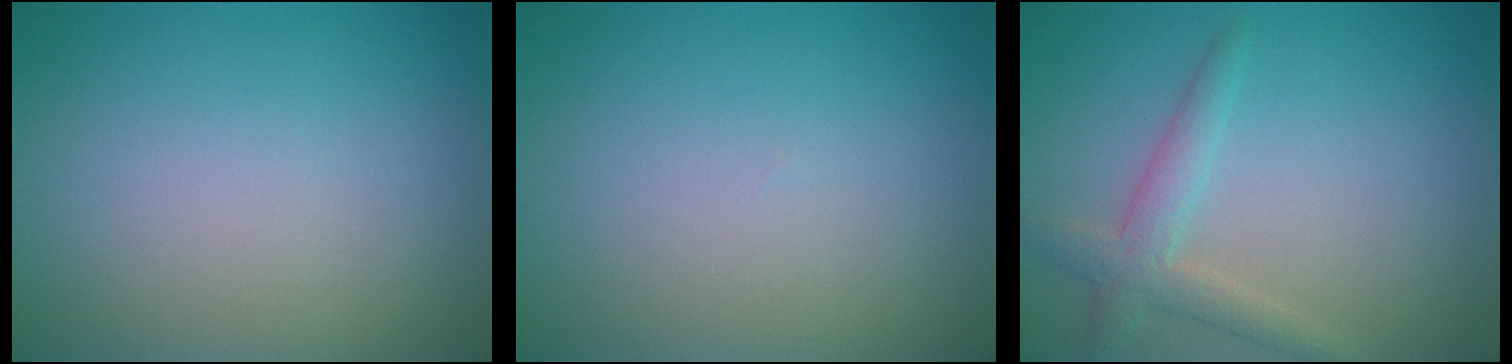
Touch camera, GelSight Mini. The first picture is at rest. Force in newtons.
{"total": 0.0}
{"total": 2.8, "press": 2.8, "slide": 0.2}